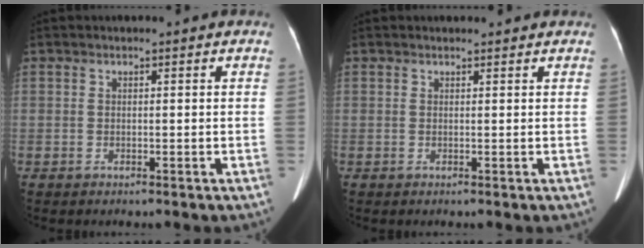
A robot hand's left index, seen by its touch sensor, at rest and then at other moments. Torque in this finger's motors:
{"motor_torque": [0.03, 0.01, 0.00, 0.00]}